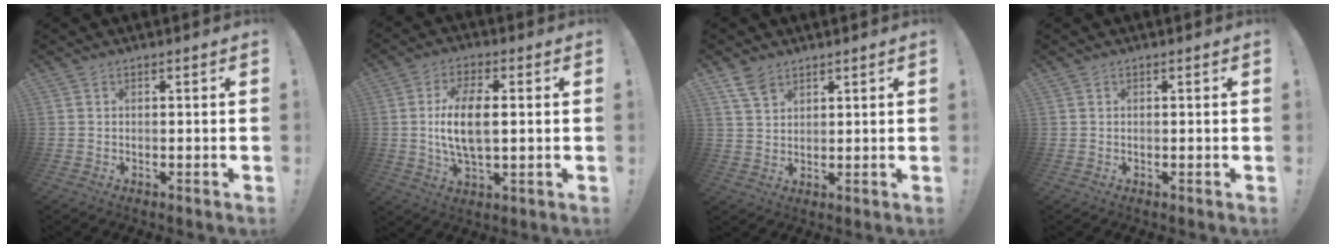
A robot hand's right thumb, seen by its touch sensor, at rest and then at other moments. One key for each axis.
{"total": 11.4, "fx": 0.7, "fy": 5.2, "fz": 10.1, "tx": -0.186, "ty": -0.005, "tz": 0.010}
{"total": 5.3, "fx": 3.8, "fy": 2.9, "fz": 2.3, "tx": -0.041, "ty": -0.017, "tz": 0.072}
{"total": 0.0}